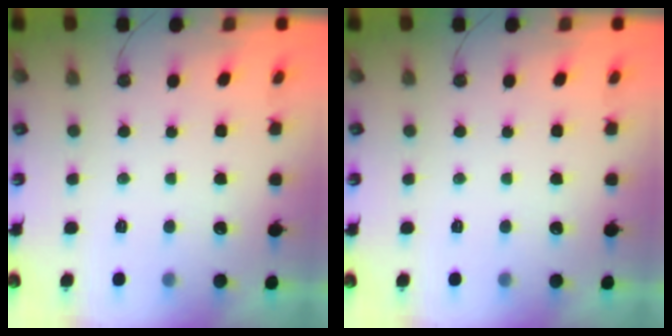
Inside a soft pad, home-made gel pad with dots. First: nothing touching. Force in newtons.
{"total": 0.0}